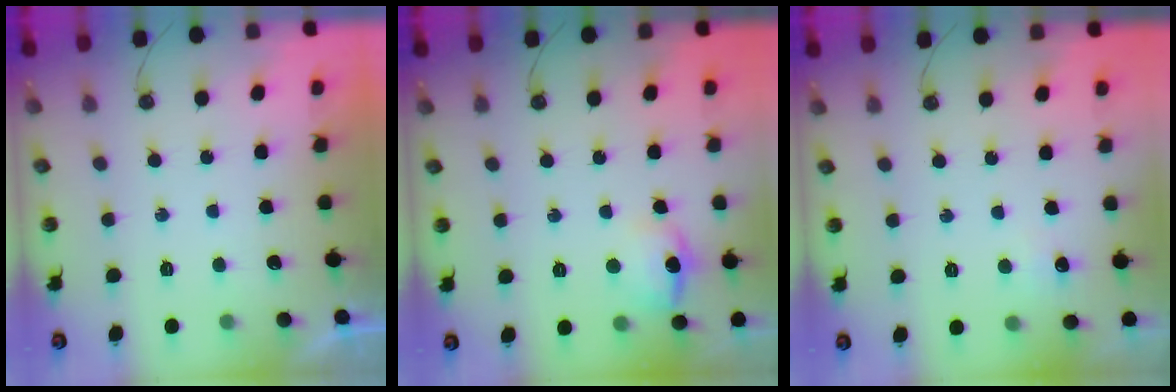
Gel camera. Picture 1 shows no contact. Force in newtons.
{"total": 10.3, "press": 10.3, "slide": 0.8}
{"total": 4.4, "press": 4.3, "slide": 0.6}